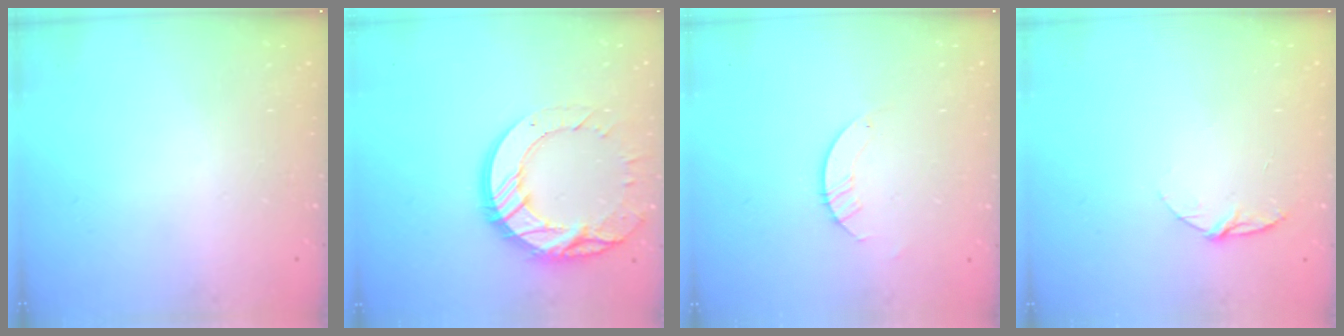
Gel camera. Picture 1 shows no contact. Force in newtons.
{"total": 18.4, "press": 18.3, "slide": 1.9}
{"total": 3.2, "press": 3.2, "slide": 0.3}
{"total": 5.2, "press": 5.2, "slide": 0.5}